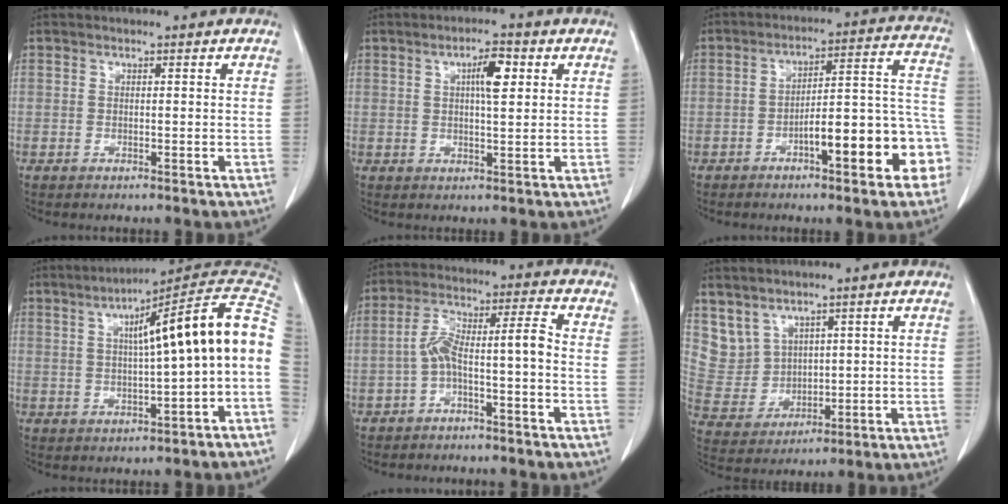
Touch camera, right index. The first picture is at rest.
{"total": 4.7, "force": [1.5, 1.0, 4.3], "torque": [-0.074, 0.006, 0.024]}
{"total": 14.3, "force": [-5.9, 3.0, 12.7], "torque": [-0.150, 0.045, -0.079]}
{"total": 13.9, "force": [1.2, 0.1, 13.9], "torque": [-0.191, 0.040, 0.013]}
{"total": 7.1, "force": [-2.4, 0.8, 6.6], "torque": [-0.125, 0.039, -0.042]}
{"total": 6.7, "force": [4.4, 4.9, 0.8], "torque": [-0.030, 0.016, 0.108]}